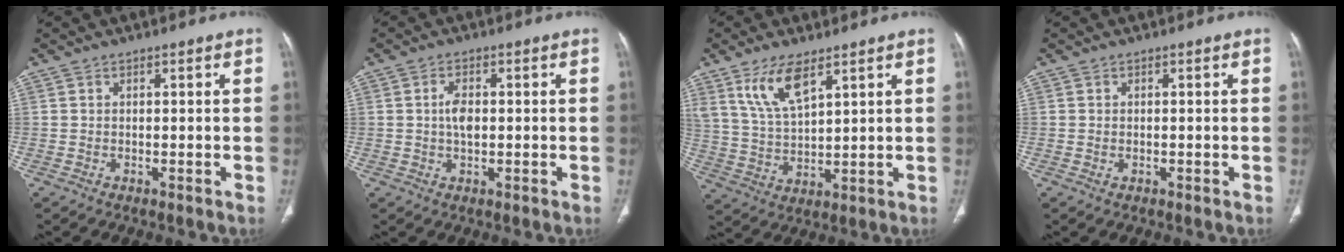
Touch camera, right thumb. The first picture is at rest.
{"total": 3.5, "force": [0.2, 1.9, 2.9], "torque": [-0.053, 0.003, 0.003]}
{"total": 9.5, "force": [5.8, 3.6, 6.7], "torque": [-0.129, -0.026, 0.126]}
{"total": 0.5, "force": [-0.1, 0.4, 0.4], "torque": [-0.012, 0.003, 0.001]}